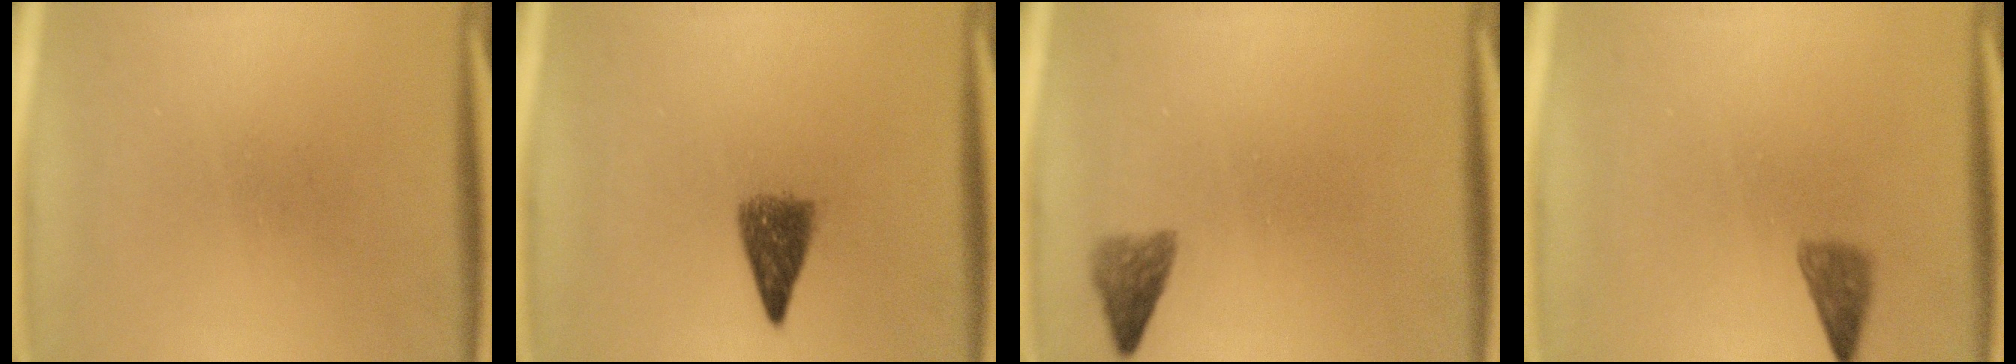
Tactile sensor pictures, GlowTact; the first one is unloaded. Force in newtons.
{"total": 4.2}
{"total": 2.3}
{"total": 2.1}